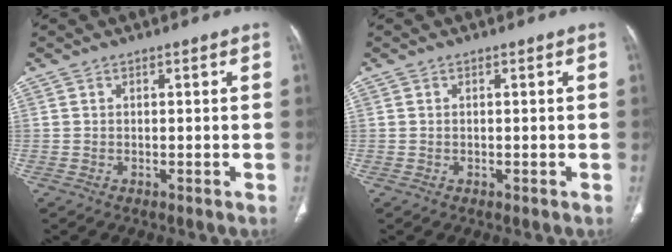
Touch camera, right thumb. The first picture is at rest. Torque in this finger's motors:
{"motor_torque": [2.86, 1.03, 0.10, -0.43, -0.02]}